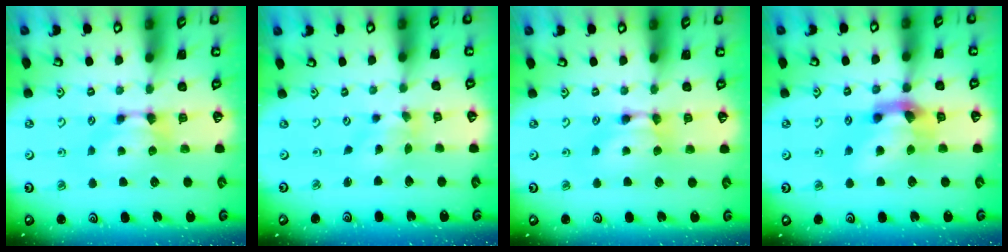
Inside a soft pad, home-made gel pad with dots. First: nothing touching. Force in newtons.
{"total": 1.2, "press": 0.2, "slide": 1.1}
{"total": 1.7, "press": 1.7, "slide": 0.1}
{"total": 5.5, "press": 5.1, "slide": 2.1}